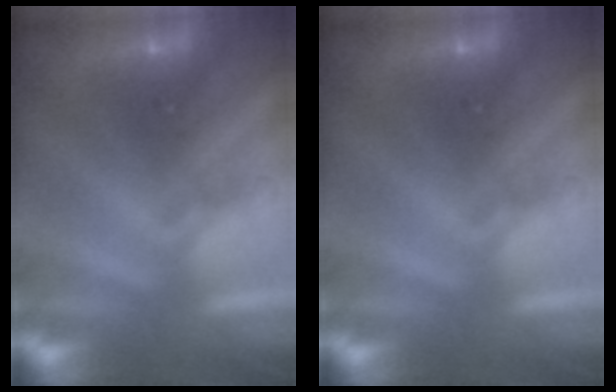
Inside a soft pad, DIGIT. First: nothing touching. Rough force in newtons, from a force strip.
{"total": 0.0}